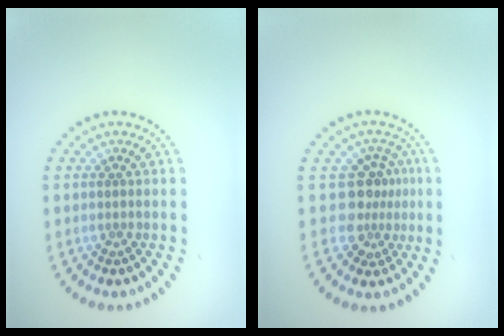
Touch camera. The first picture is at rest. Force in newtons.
{"total": 3.3, "press": 2.4, "slide": 2.2}